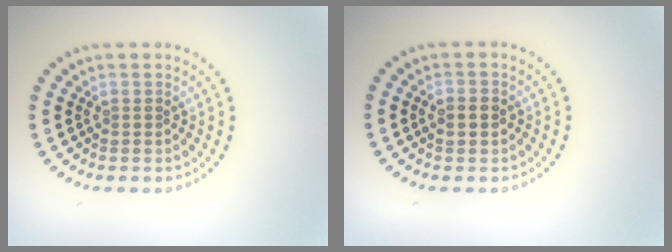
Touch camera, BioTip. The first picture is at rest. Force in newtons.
{"total": 2.2, "press": 2.2, "slide": 0.2}